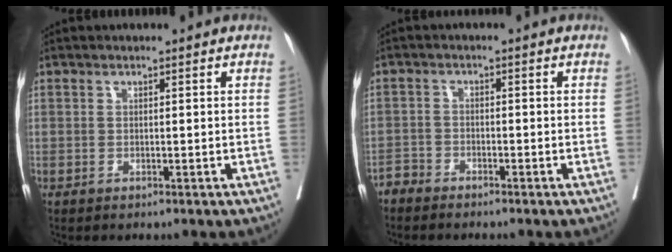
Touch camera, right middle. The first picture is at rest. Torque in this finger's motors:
{"motor_torque": [0.05, -0.06, 0.01, 0.01]}